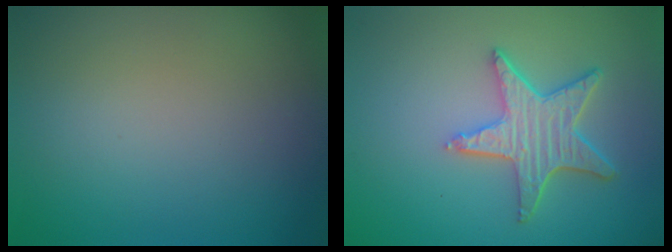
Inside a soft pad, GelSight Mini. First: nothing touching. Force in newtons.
{"total": 4.8, "press": 4.2, "slide": 2.4}